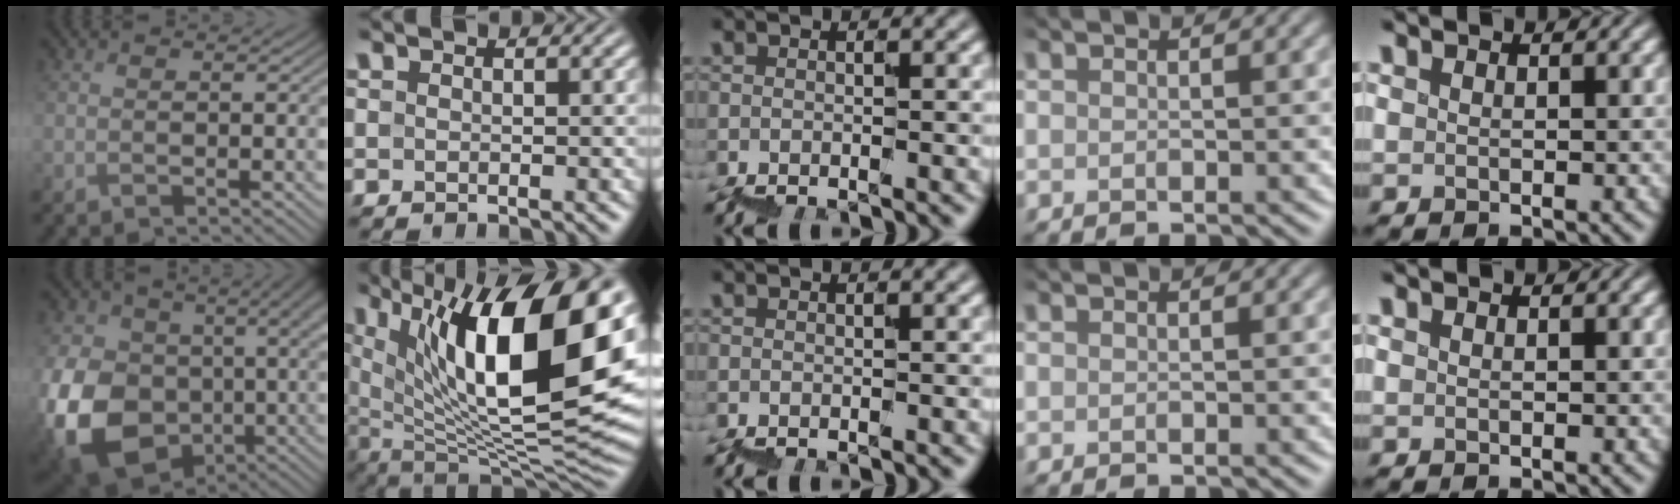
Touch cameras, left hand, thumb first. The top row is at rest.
{"thumb": {"total": 18.4, "force": [-0.9, 13.2, 12.8], "torque": [-0.289, -0.038, -0.002]}, "index": {"total": 17.5, "force": [5.8, 7.1, 14.9], "torque": [-0.225, 0.000, 0.096]}}